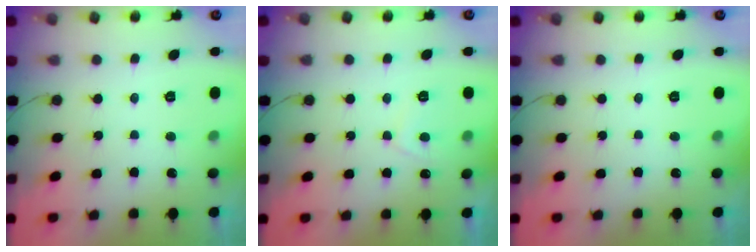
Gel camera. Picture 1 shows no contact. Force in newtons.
{"total": 2.9, "press": 2.9, "slide": 0.5}
{"total": 0.0}